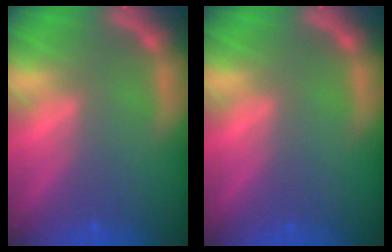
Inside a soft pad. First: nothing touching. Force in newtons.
{"total": 0.0}